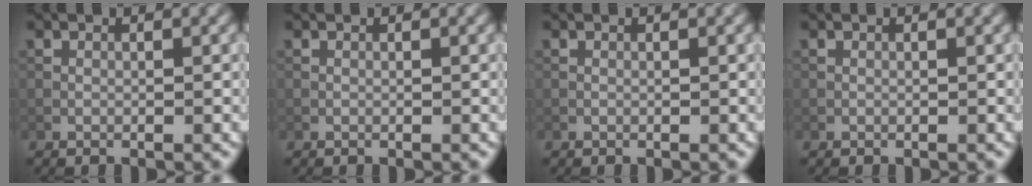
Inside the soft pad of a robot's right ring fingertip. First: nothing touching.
{"total": 0.0}
{"total": 0.0}
{"total": 0.0}